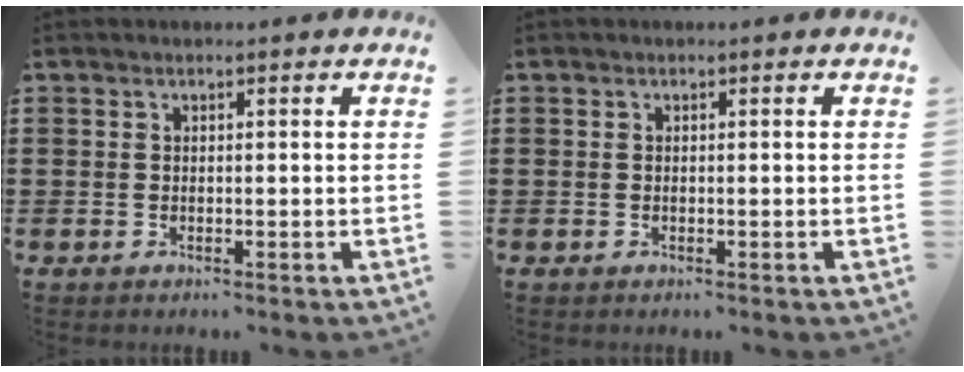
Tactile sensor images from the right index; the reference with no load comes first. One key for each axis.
{"total": 0.0}